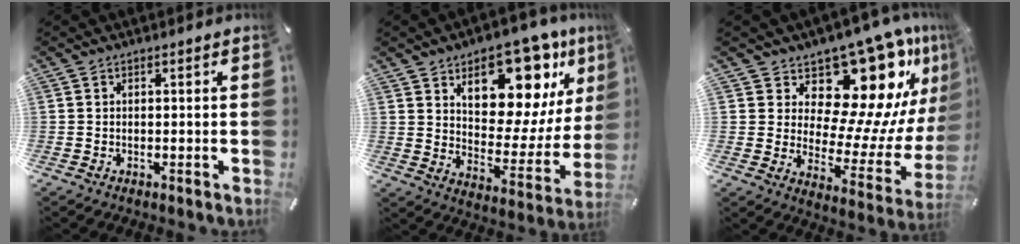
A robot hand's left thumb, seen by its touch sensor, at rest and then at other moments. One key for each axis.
{"total": 18.9, "fx": 12.0, "fy": 10.3, "fz": 10.4, "tx": -0.137, "ty": -0.085, "tz": 0.203}
{"total": 19.4, "fx": 13.3, "fy": 9.5, "fz": 10.6, "tx": -0.124, "ty": -0.131, "tz": 0.219}